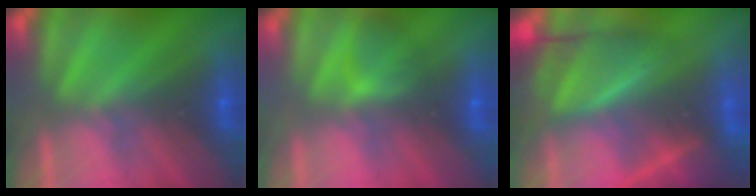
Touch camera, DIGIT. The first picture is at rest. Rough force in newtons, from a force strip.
{"total": 2.1}
{"total": 9.0}